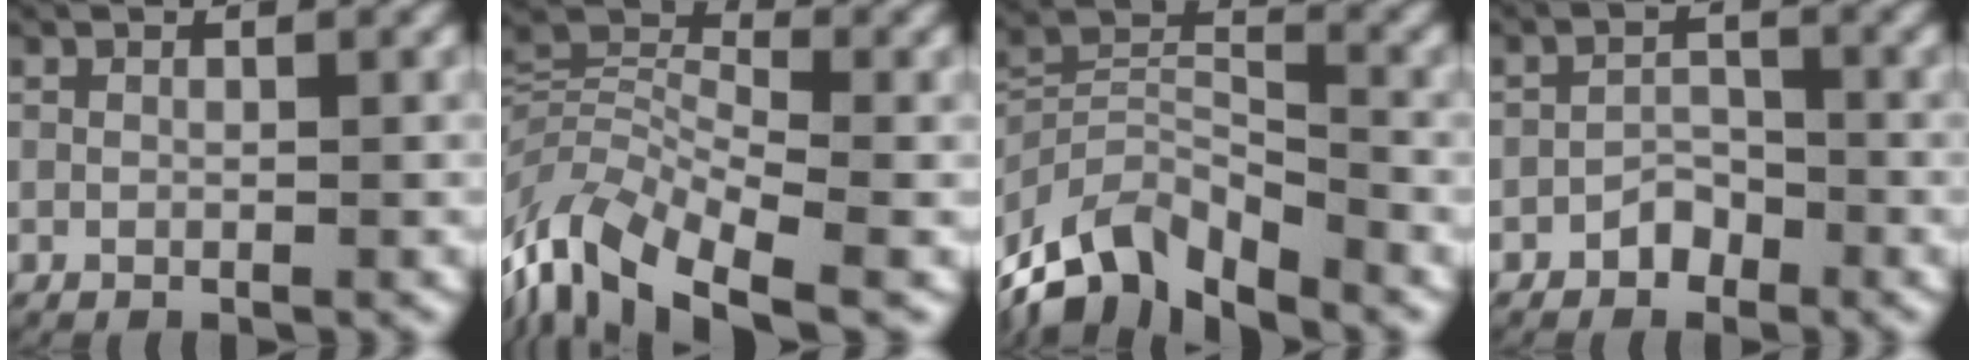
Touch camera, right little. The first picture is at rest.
{"total": 9.1, "force": [-3.7, 5.8, 6.0], "torque": [-0.144, -0.040, -0.051]}
{"total": 9.8, "force": [-5.2, 6.2, 5.6], "torque": [-0.115, -0.034, -0.079]}
{"total": 2.1, "force": [-1.5, 1.3, 0.5], "torque": [-0.009, 0.003, -0.032]}